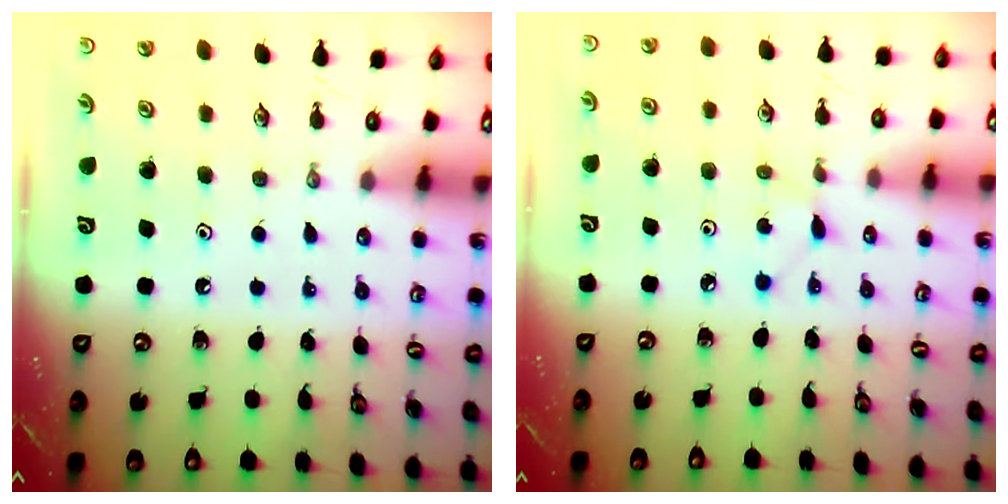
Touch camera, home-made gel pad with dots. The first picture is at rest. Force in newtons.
{"total": 2.8, "press": 2.8, "slide": 0.4}